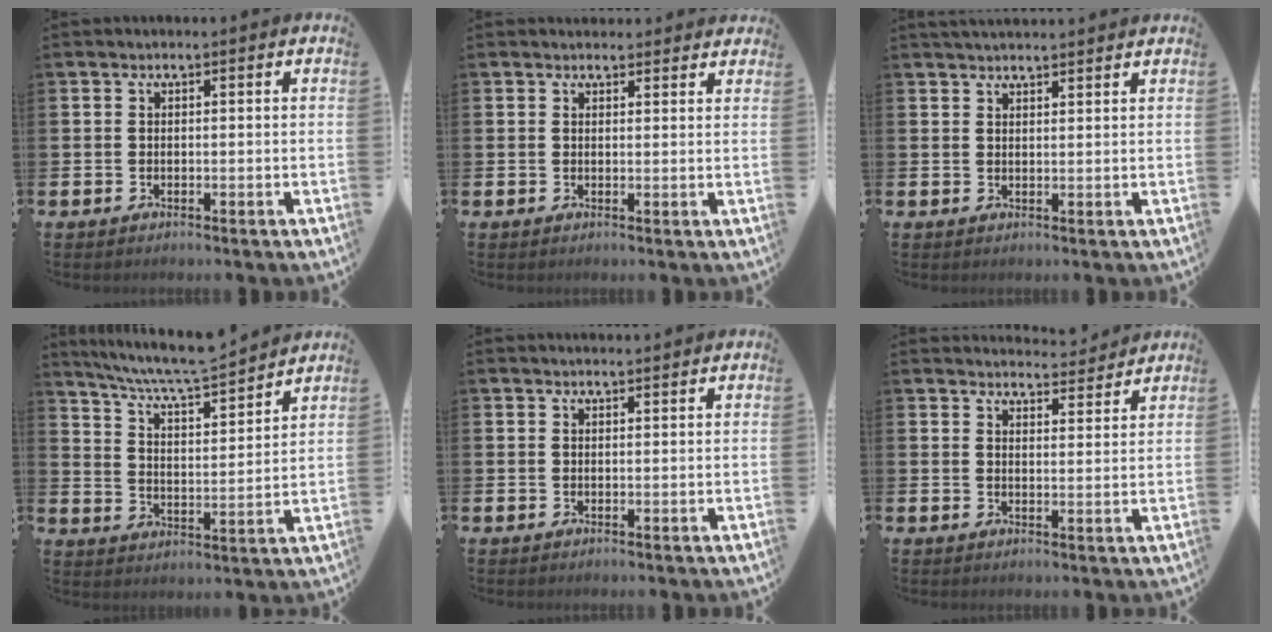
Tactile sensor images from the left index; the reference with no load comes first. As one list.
[{"total": 1.9, "force": [1.8, 0.6, -0.1], "torque": [0.012, -0.008, 0.030]}, {"total": 2.6, "force": [2.5, 0.2, 0.1], "torque": [-0.001, -0.010, 0.045]}, {"total": 7.4, "force": [7.1, 0.1, 2.1], "torque": [-0.069, -0.055, 0.123]}, {"total": 0.8, "force": [0.7, -0.1, 0.0], "torque": [0.012, -0.007, 0.012]}, {"total": 3.9, "force": [3.9, 0.2, 0.0], "torque": [-0.003, -0.026, 0.069]}]